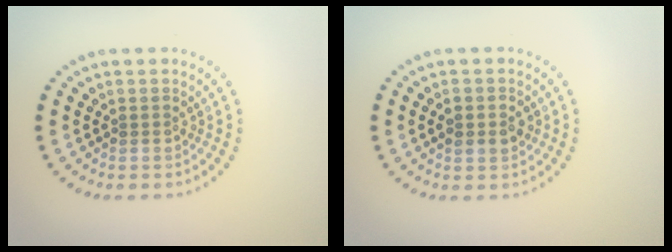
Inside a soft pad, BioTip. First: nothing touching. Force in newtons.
{"total": 2.7, "press": 2.7, "slide": 0.1}